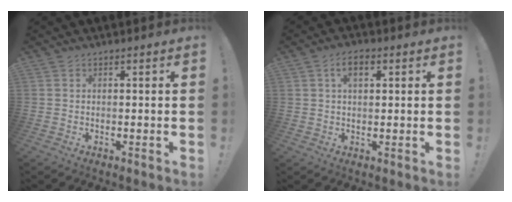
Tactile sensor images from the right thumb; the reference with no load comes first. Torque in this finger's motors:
{"motor_torque": [1.22, 0.95, 0.48, -0.27, 0.00]}